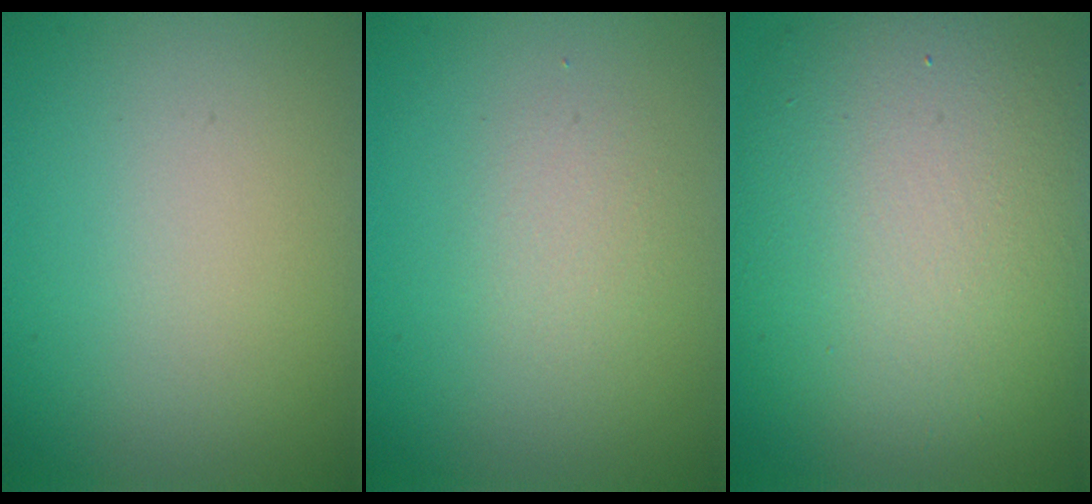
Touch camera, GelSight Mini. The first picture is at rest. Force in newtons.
{"total": 1.3, "press": 1.3, "slide": 0.0}
{"total": 11.5, "press": 11.5, "slide": 0.6}